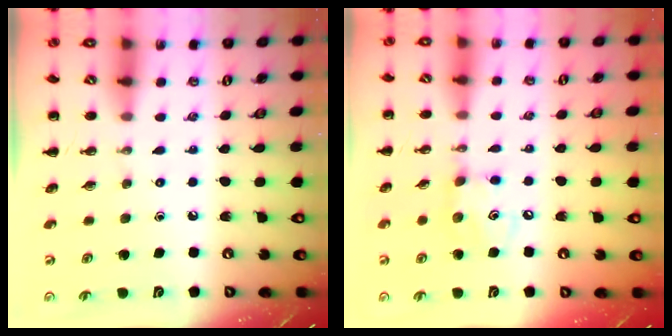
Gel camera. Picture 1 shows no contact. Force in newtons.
{"total": 6.3, "press": 6.3, "slide": 0.6}